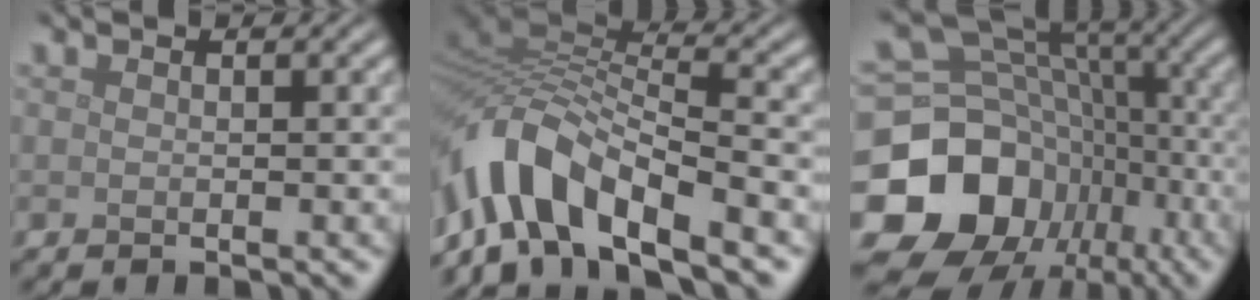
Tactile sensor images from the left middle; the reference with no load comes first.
{"total": 10.6, "force": [-5.6, 4.5, 7.8], "torque": [-0.143, 0.006, -0.109]}
{"total": 17.7, "force": [-6.5, 14.6, 7.4], "torque": [-0.163, 0.001, -0.113]}